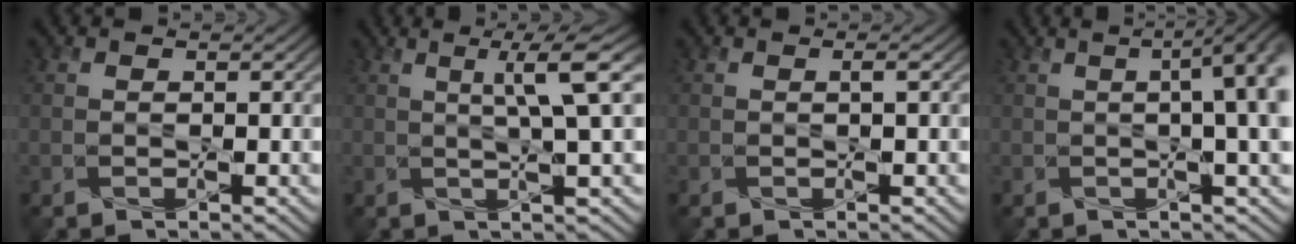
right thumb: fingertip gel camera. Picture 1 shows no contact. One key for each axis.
{"total": 5.1, "fx": 1.4, "fy": 0.1, "fz": 4.9, "tx": -0.085, "ty": 0.016, "tz": 0.024}
{"total": 0.8, "fx": -0.1, "fy": 0.0, "fz": 0.8, "tx": -0.013, "ty": 0.001, "tz": -0.002}
{"total": 9.1, "fx": 1.0, "fy": 2.6, "fz": 8.6, "tx": -0.106, "ty": 0.017, "tz": 0.003}